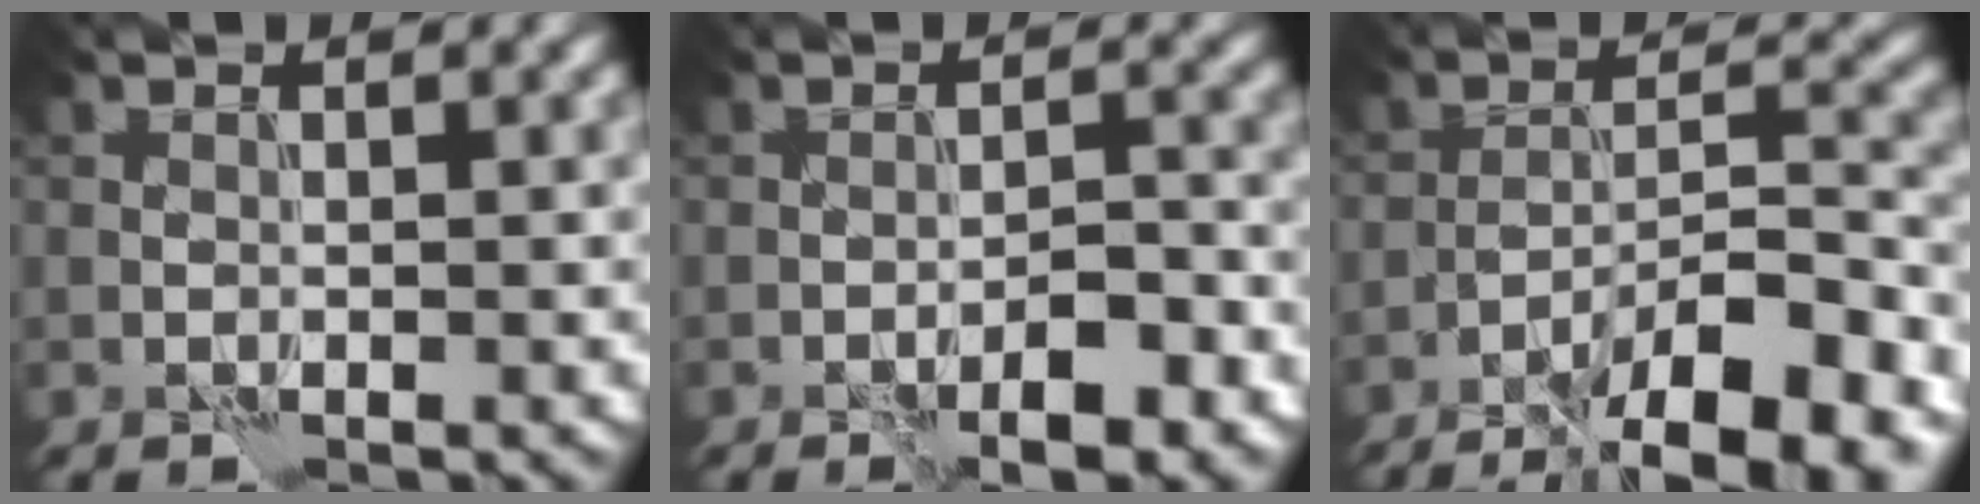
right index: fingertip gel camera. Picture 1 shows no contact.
{"total": 4.0, "force": [-2.4, 1.1, 3.0], "torque": [-0.044, 0.007, -0.036]}
{"total": 11.1, "force": [-7.7, 2.4, 7.7], "torque": [-0.113, 0.014, -0.120]}